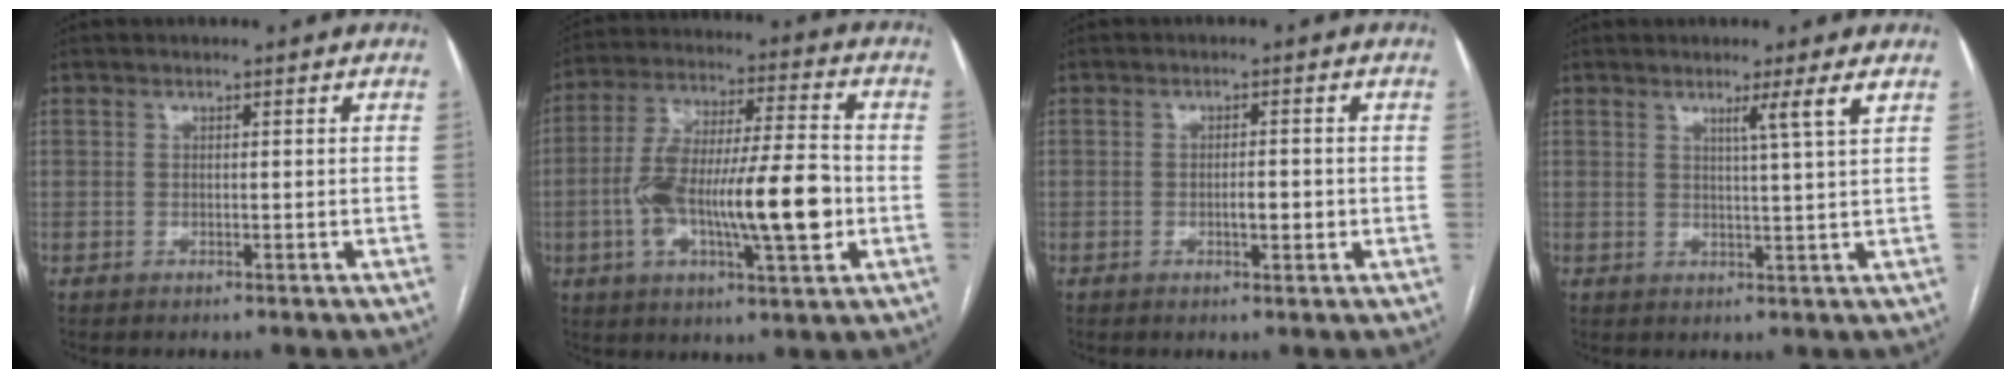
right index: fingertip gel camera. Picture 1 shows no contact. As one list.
[{"total": 18.0, "force": [-3.4, 3.7, 17.3], "torque": [-0.319, 0.012, -0.055]}, {"total": 2.6, "force": [-0.5, 0.8, 2.4], "torque": [-0.042, 0.001, -0.006]}, {"total": 3.4, "force": [1.8, -1.3, 2.5], "torque": [-0.041, -0.014, 0.036]}]